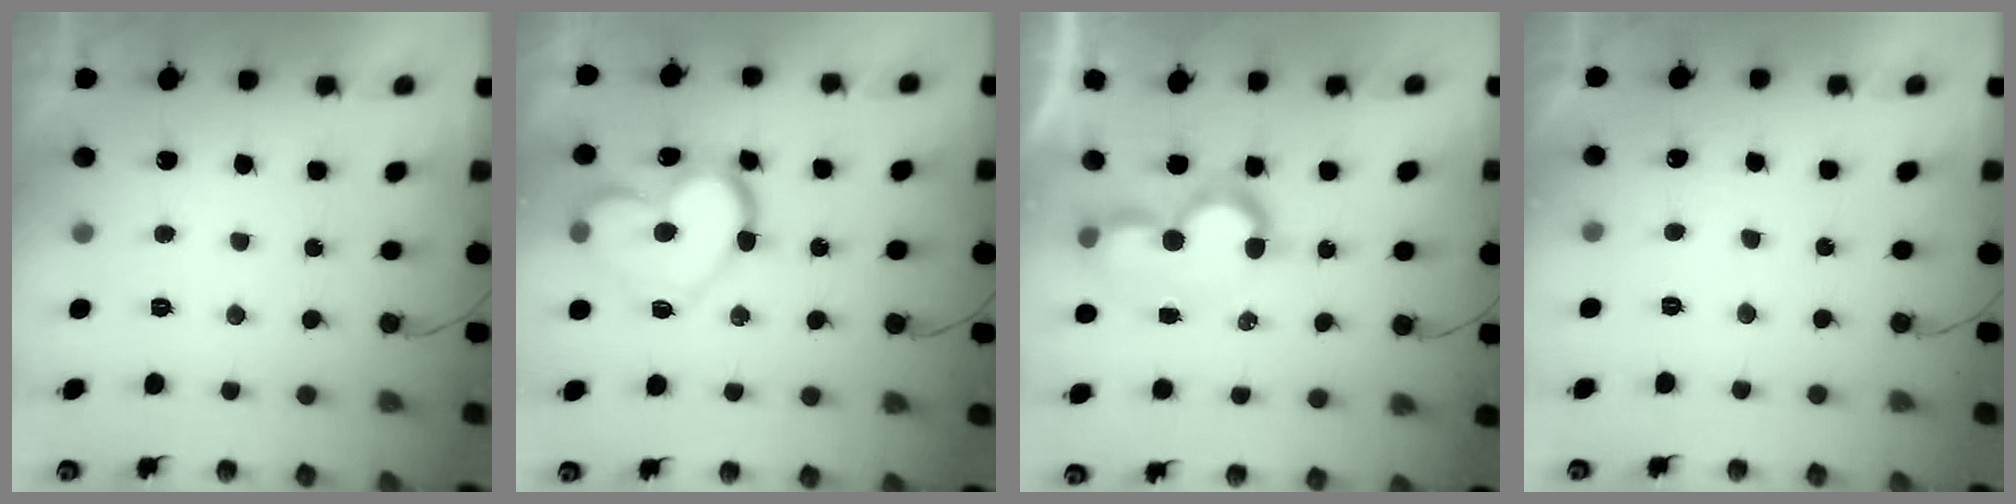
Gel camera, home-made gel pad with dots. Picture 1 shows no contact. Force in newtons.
{"total": 17.0, "press": 16.9, "slide": 2.1}
{"total": 7.9, "press": 7.9, "slide": 0.8}
{"total": 4.0, "press": 4.0, "slide": 0.3}